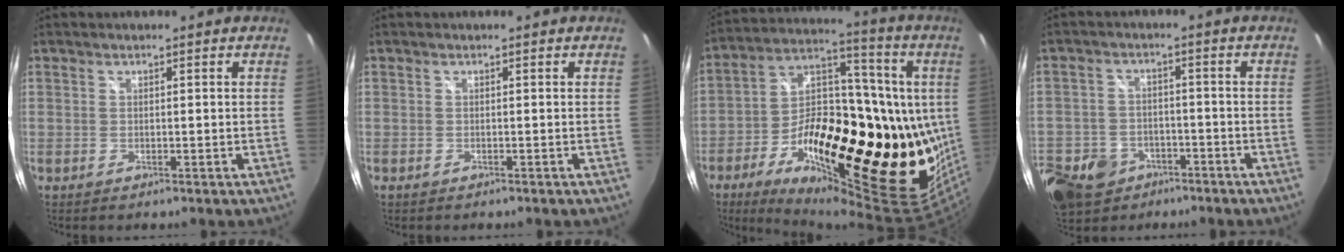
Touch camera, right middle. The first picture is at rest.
{"total": 0.0}
{"total": 32.7, "force": [-3.8, 15.4, 28.6], "torque": [-0.461, 0.020, -0.043]}
{"total": 17.2, "force": [-8.7, 12.9, 7.3], "torque": [-0.226, -0.008, -0.133]}